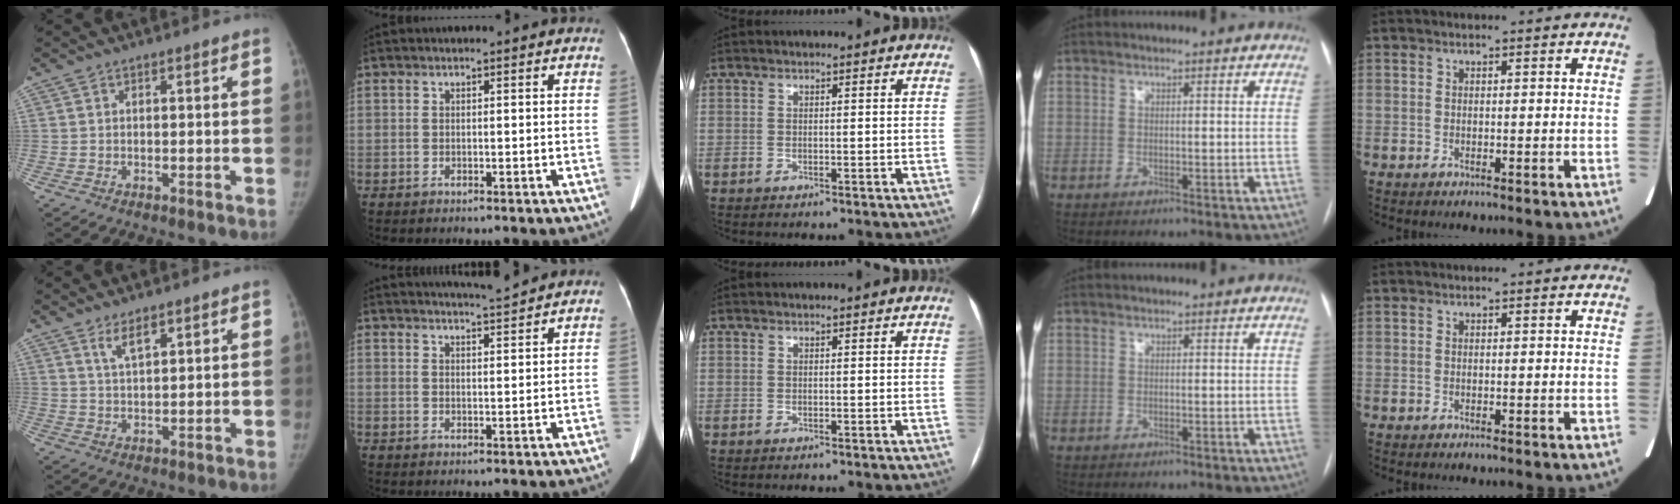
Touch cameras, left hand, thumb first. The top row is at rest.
{"thumb": {"total": 3.8, "force": [2.5, 1.2, 2.6], "torque": [-0.040, -0.015, 0.050]}, "index": {"total": 4.8, "force": [4.6, -0.8, 1.1], "torque": [-0.022, 0.001, 0.068]}}